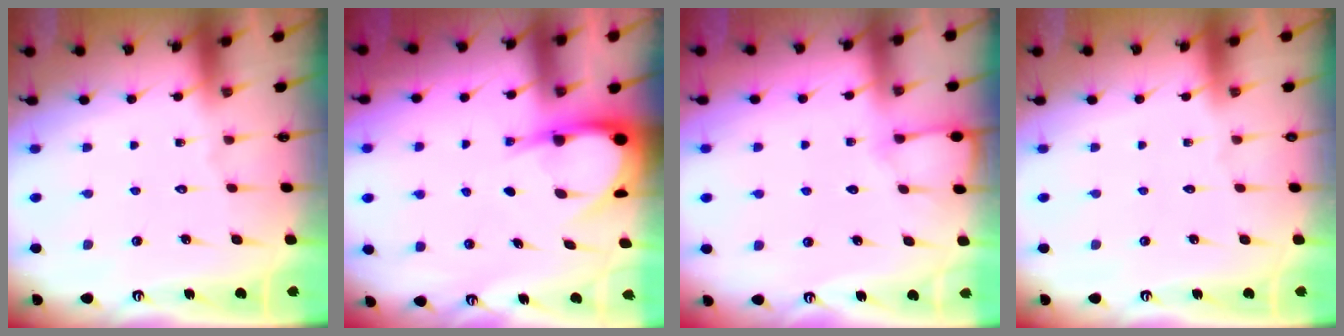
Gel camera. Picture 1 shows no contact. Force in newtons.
{"total": 6.7, "press": 6.6, "slide": 0.8}
{"total": 4.1, "press": 4.1, "slide": 0.6}
{"total": 0.0}